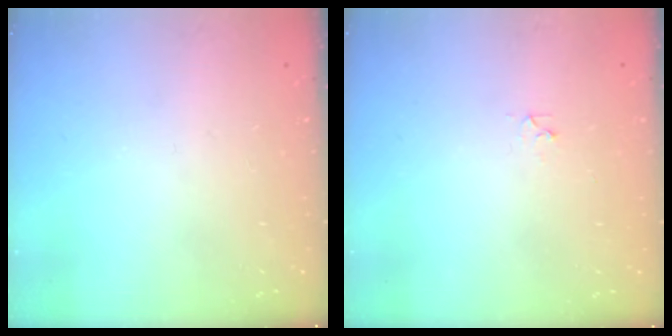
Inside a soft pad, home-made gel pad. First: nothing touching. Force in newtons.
{"total": 1.9, "press": 1.9, "slide": 0.2}